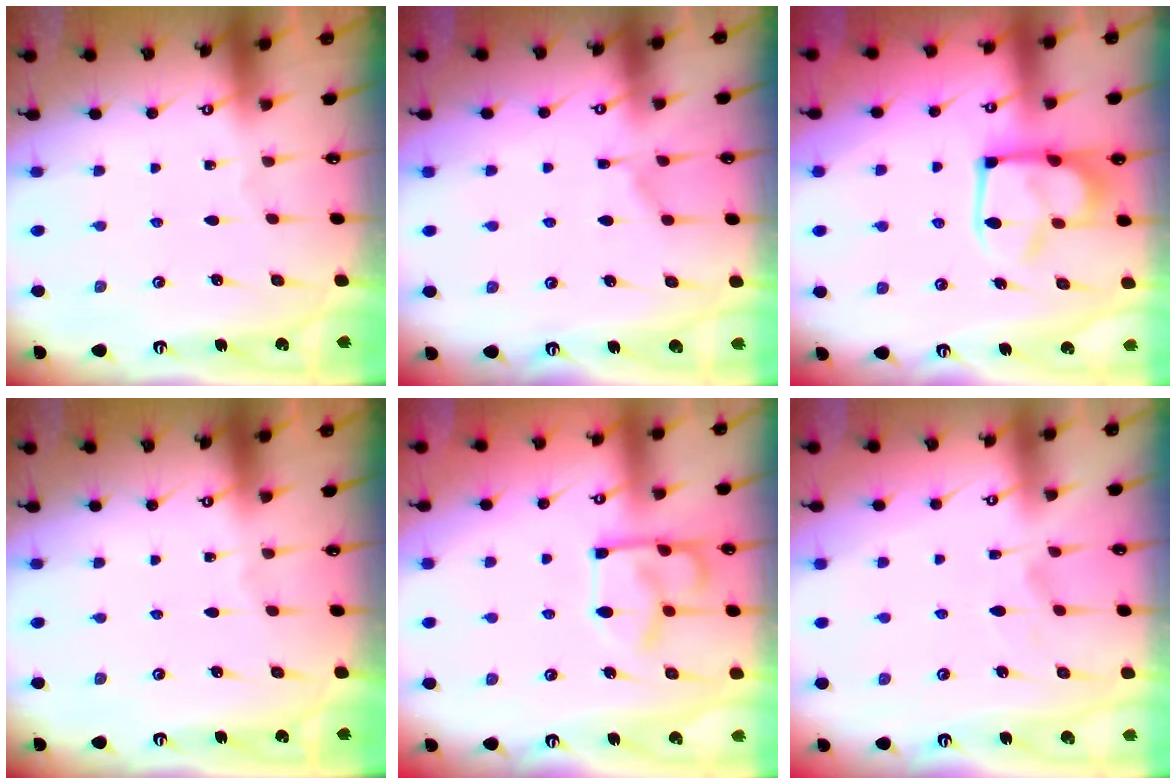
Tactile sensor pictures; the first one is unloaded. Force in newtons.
{"total": 4.9, "press": 4.8, "slide": 0.6}
{"total": 7.2, "press": 7.0, "slide": 1.4}
{"total": 0.0}
{"total": 10.1, "press": 10.0, "slide": 1.3}
{"total": 2.4, "press": 2.1, "slide": 1.1}